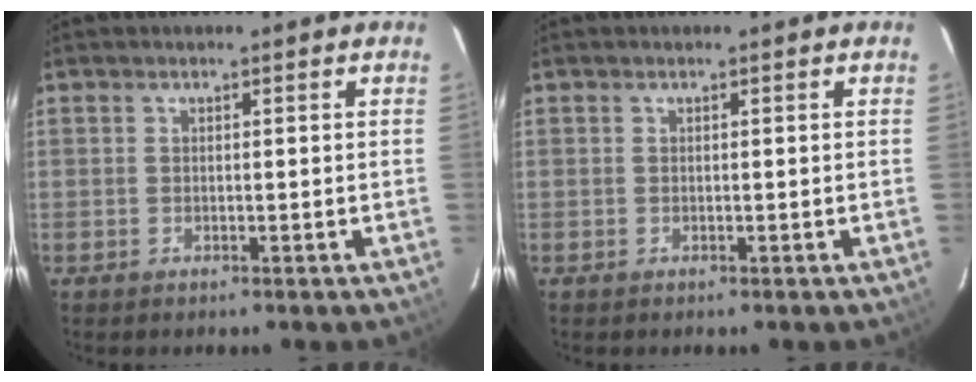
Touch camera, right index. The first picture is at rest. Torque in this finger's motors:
{"motor_torque": [0.24, 0.07, 0.03, 0.01]}